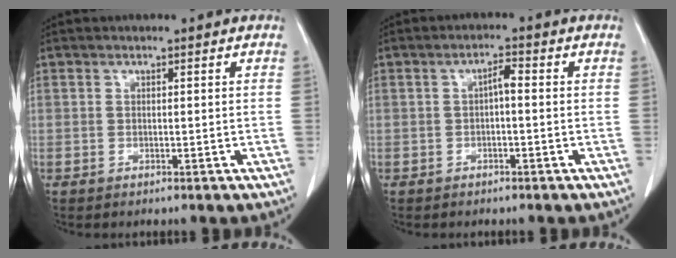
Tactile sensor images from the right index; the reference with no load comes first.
{"total": 2.2, "force": [0.0, 0.6, 2.1], "torque": [-0.037, 0.010, 0.001]}